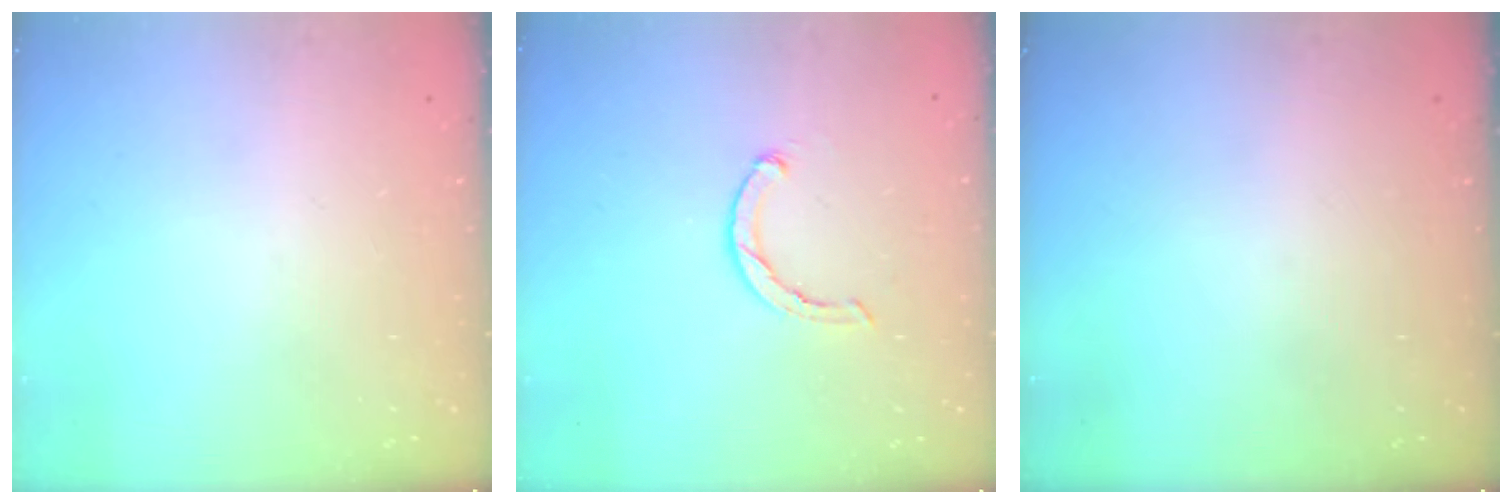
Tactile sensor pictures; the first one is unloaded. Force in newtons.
{"total": 1.8, "press": 1.8, "slide": 0.4}
{"total": 0.0}